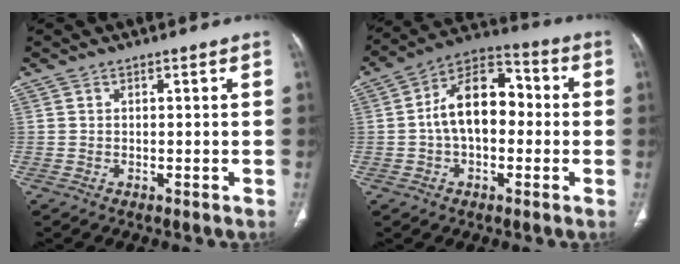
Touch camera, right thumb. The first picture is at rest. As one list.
[{"total": 13.9, "force": [-0.1, 8.6, 10.9], "torque": [-0.165, 0.040, -0.013]}]